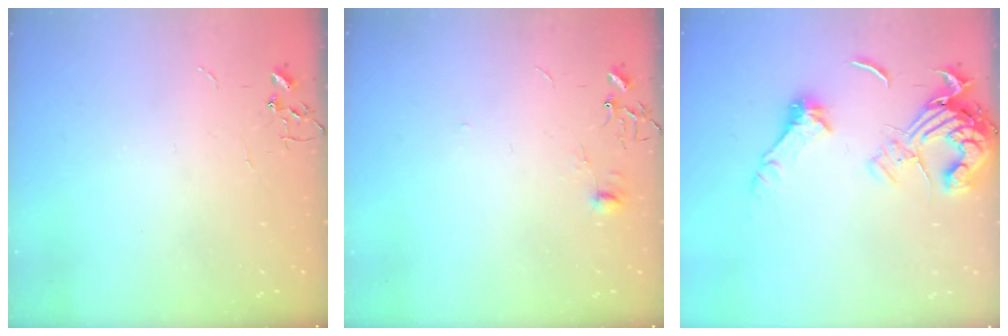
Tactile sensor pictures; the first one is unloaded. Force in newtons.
{"total": 5.5, "press": 5.5, "slide": 0.6}
{"total": 14.2, "press": 14.1, "slide": 1.8}